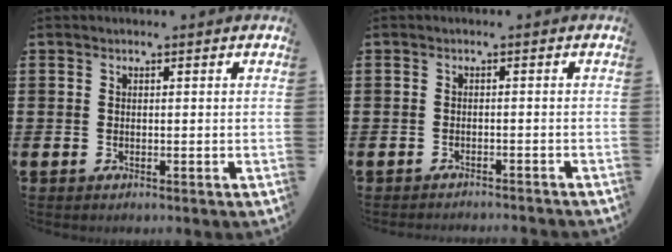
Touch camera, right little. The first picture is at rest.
{"total": 1.1, "force": [-1.0, -0.2, 0.0], "torque": [0.000, 0.002, -0.022]}